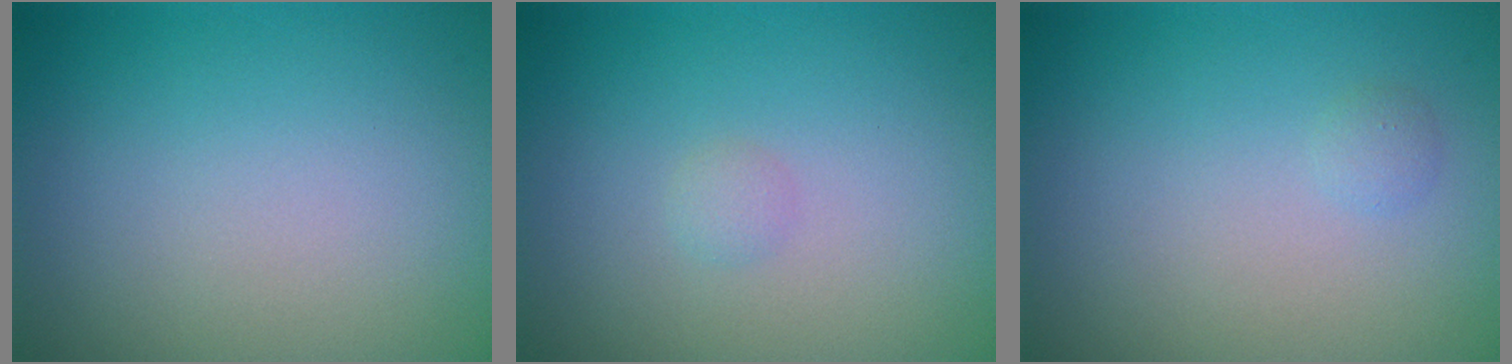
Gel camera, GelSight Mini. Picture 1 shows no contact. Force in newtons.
{"total": 0.6, "press": 0.6, "slide": 0.0}
{"total": 0.6, "press": 0.6, "slide": 0.0}